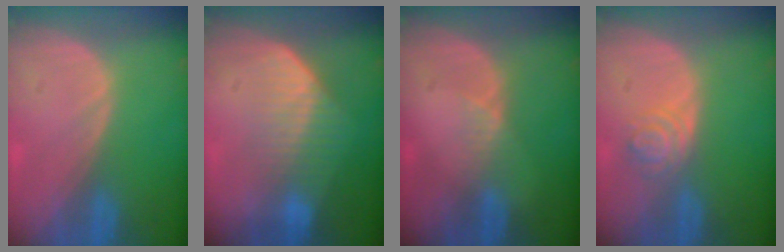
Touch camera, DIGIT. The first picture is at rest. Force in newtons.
{"total": 7.3, "press": 6.3, "slide": 3.8}
{"total": 2.0, "press": 1.6, "slide": 1.3}
{"total": 4.0, "press": 3.5, "slide": 2.0}